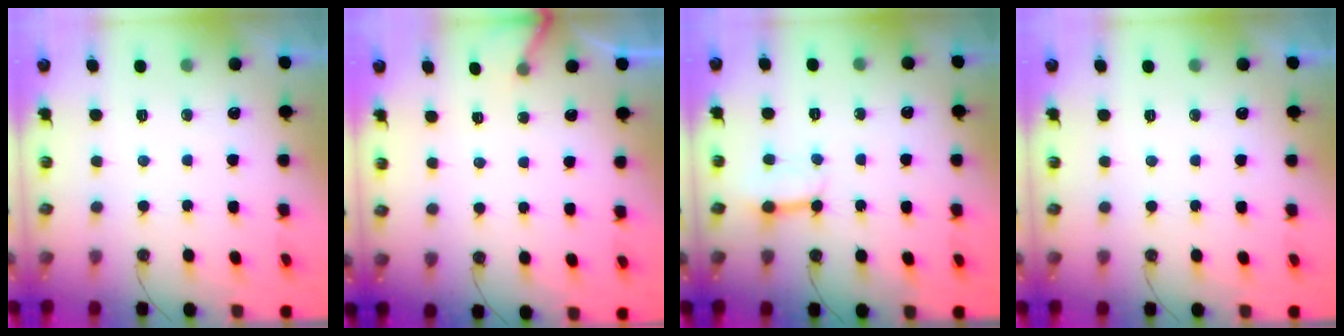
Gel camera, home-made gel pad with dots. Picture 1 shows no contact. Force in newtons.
{"total": 4.6, "press": 4.6, "slide": 0.4}
{"total": 3.8, "press": 3.8, "slide": 0.5}
{"total": 0.0}